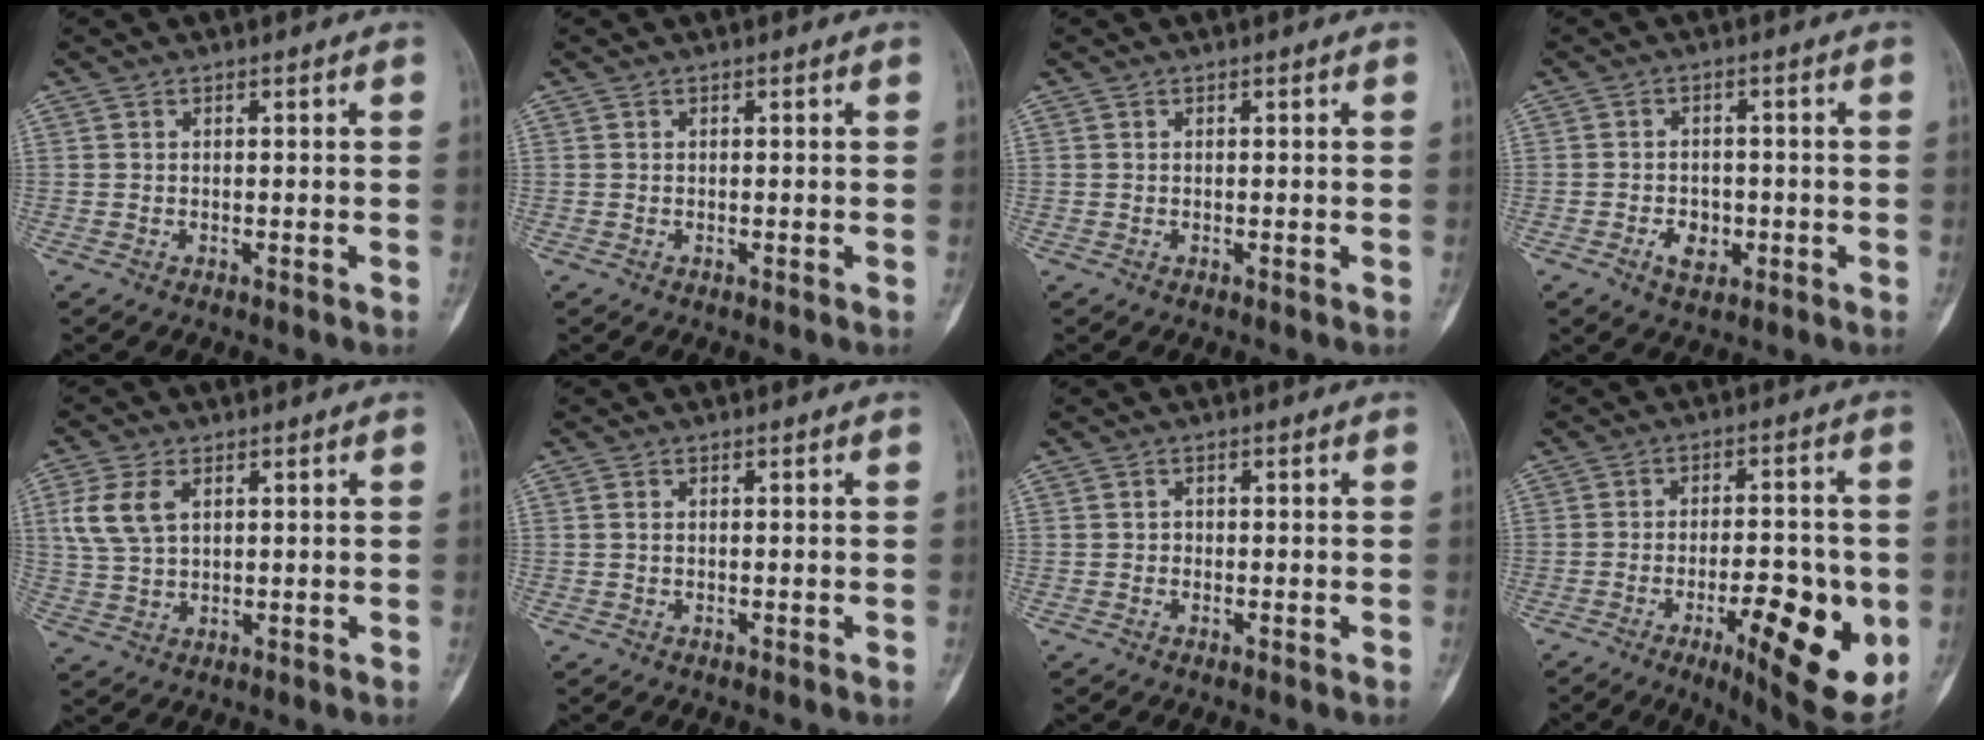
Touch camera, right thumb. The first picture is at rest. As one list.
[{"total": 0.0}, {"total": 0.0}, {"total": 4.3, "force": [-1.6, 3.0, 2.6], "torque": [-0.030, 0.007, -0.025]}, {"total": 7.4, "force": [2.3, 4.5, 5.4], "torque": [-0.117, 0.003, 0.051]}, {"total": 0.8, "force": [0.2, 0.5, 0.6], "torque": [-0.015, 0.002, 0.006]}, {"total": 0.6, "force": [-0.2, 0.5, 0.0], "torque": [0.008, 0.003, -0.006]}, {"total": 17.4, "force": [-5.0, 5.6, 15.7], "torque": [-0.196, 0.002, -0.061]}]